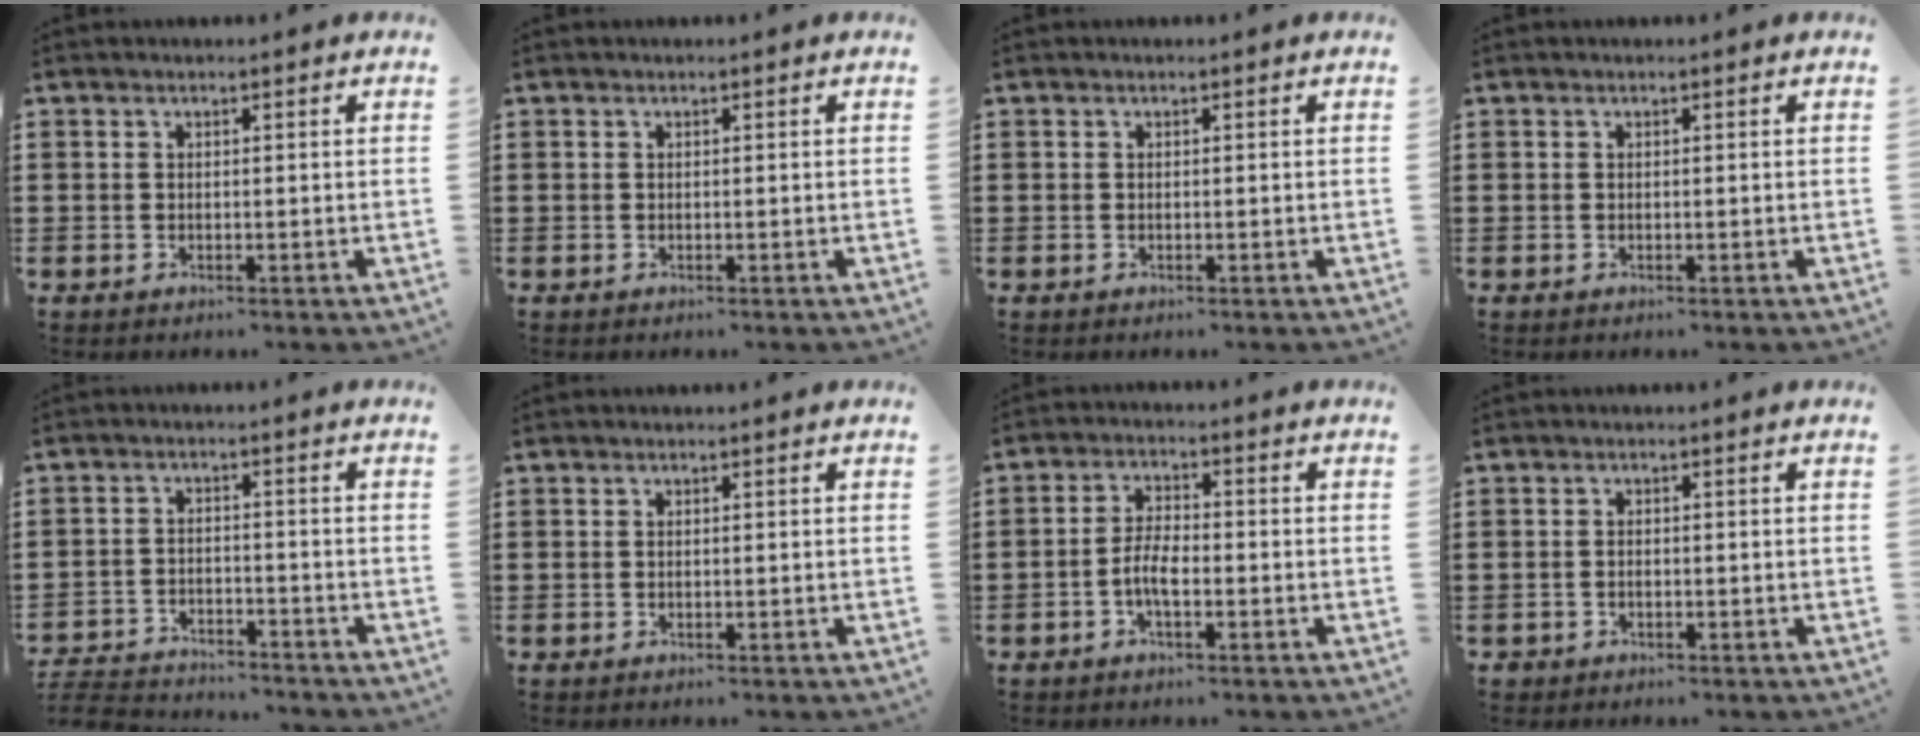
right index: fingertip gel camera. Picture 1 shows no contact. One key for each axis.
{"total": 0.0}
{"total": 0.0}
{"total": 0.0}
{"total": 4.2, "fx": -4.2, "fy": 0.5, "fz": 0.4, "tx": -0.023, "ty": -0.003, "tz": -0.091}
{"total": 0.0}
{"total": 4.5, "fx": -1.5, "fy": 1.8, "fz": 3.8, "tx": -0.087, "ty": 0.001, "tz": -0.033}
{"total": 0.8, "fx": -0.6, "fy": 0.5, "fz": 0.2, "tx": -0.006, "ty": 0.000, "tz": -0.014}